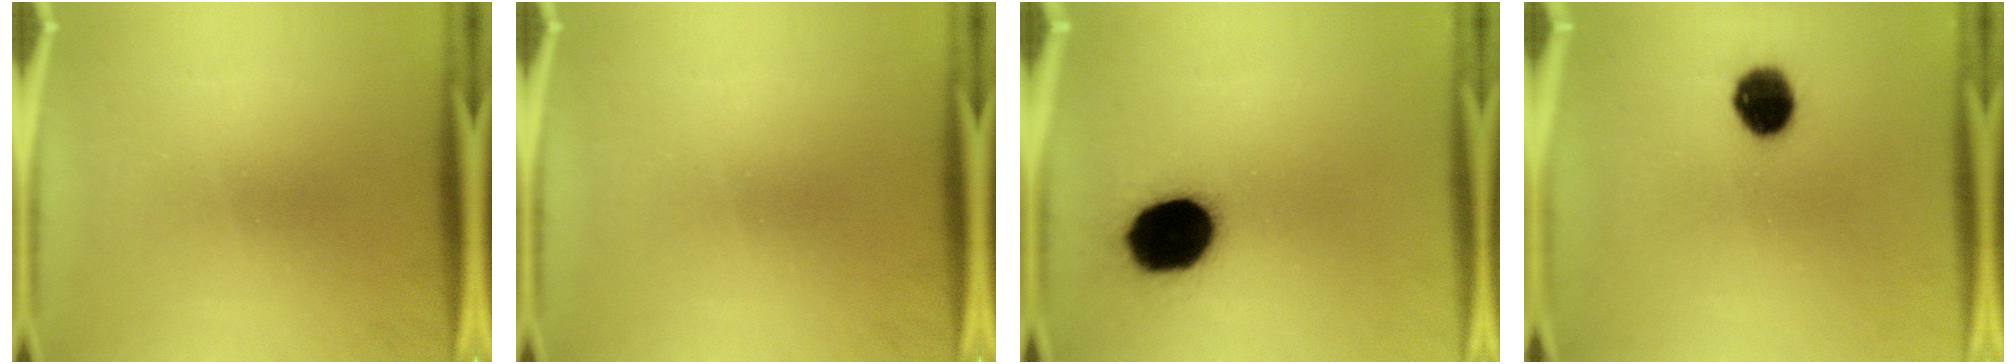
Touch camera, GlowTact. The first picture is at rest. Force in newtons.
{"total": 0.0}
{"total": 18.8}
{"total": 9.1}